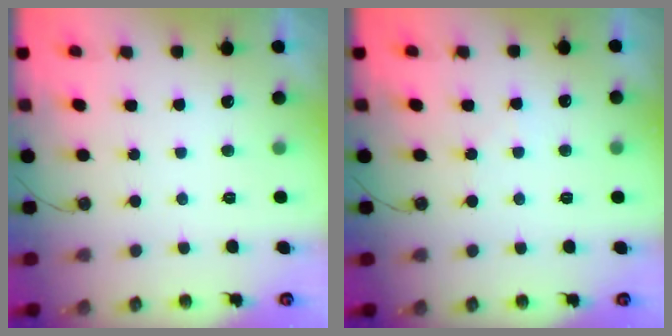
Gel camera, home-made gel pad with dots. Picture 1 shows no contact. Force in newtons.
{"total": 3.4, "press": 3.4, "slide": 0.6}